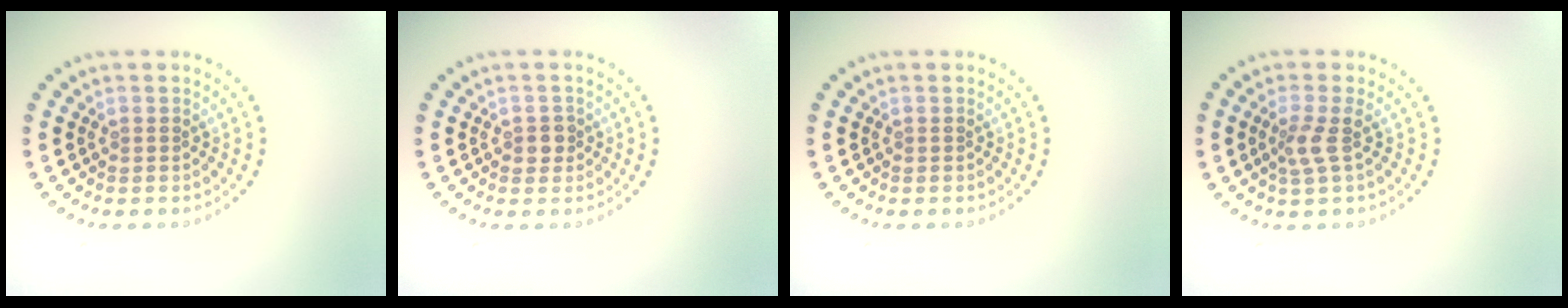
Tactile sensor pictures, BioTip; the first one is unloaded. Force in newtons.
{"total": 1.3, "press": 1.2, "slide": 0.5}
{"total": 0.0}
{"total": 2.0, "press": 1.5, "slide": 1.3}